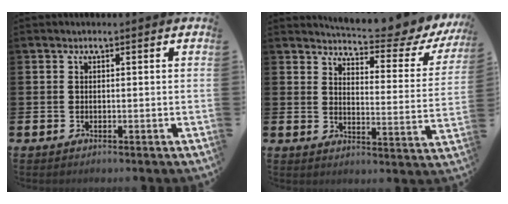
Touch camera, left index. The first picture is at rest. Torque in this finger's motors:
{"motor_torque": [1.42, -0.71, 0.21, 0.06]}